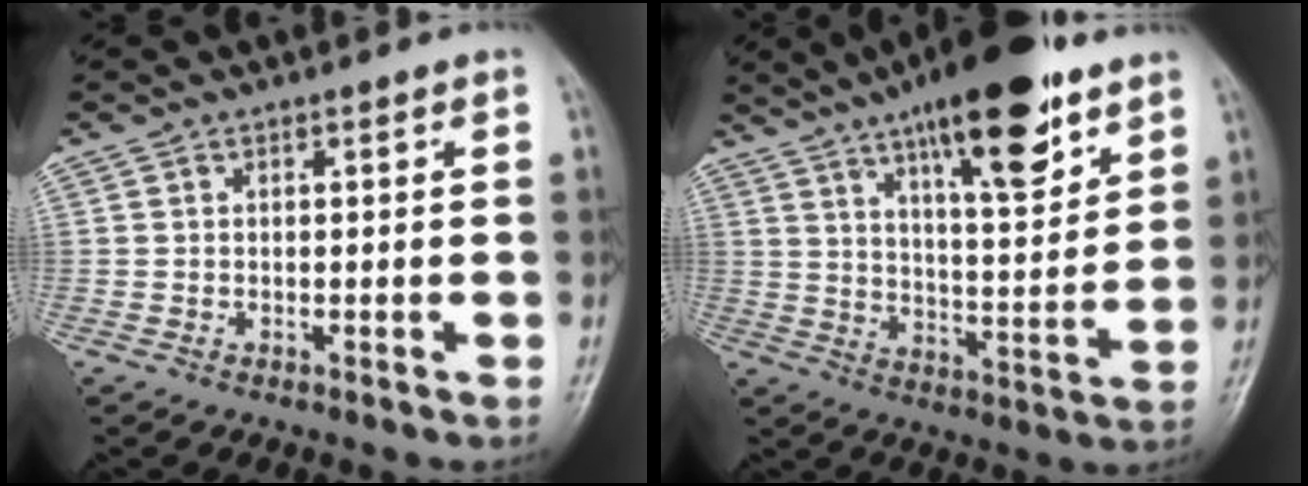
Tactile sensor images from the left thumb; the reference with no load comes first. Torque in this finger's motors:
{"motor_torque": [1.53, 0.89, 1.59, -1.18, 0.18]}